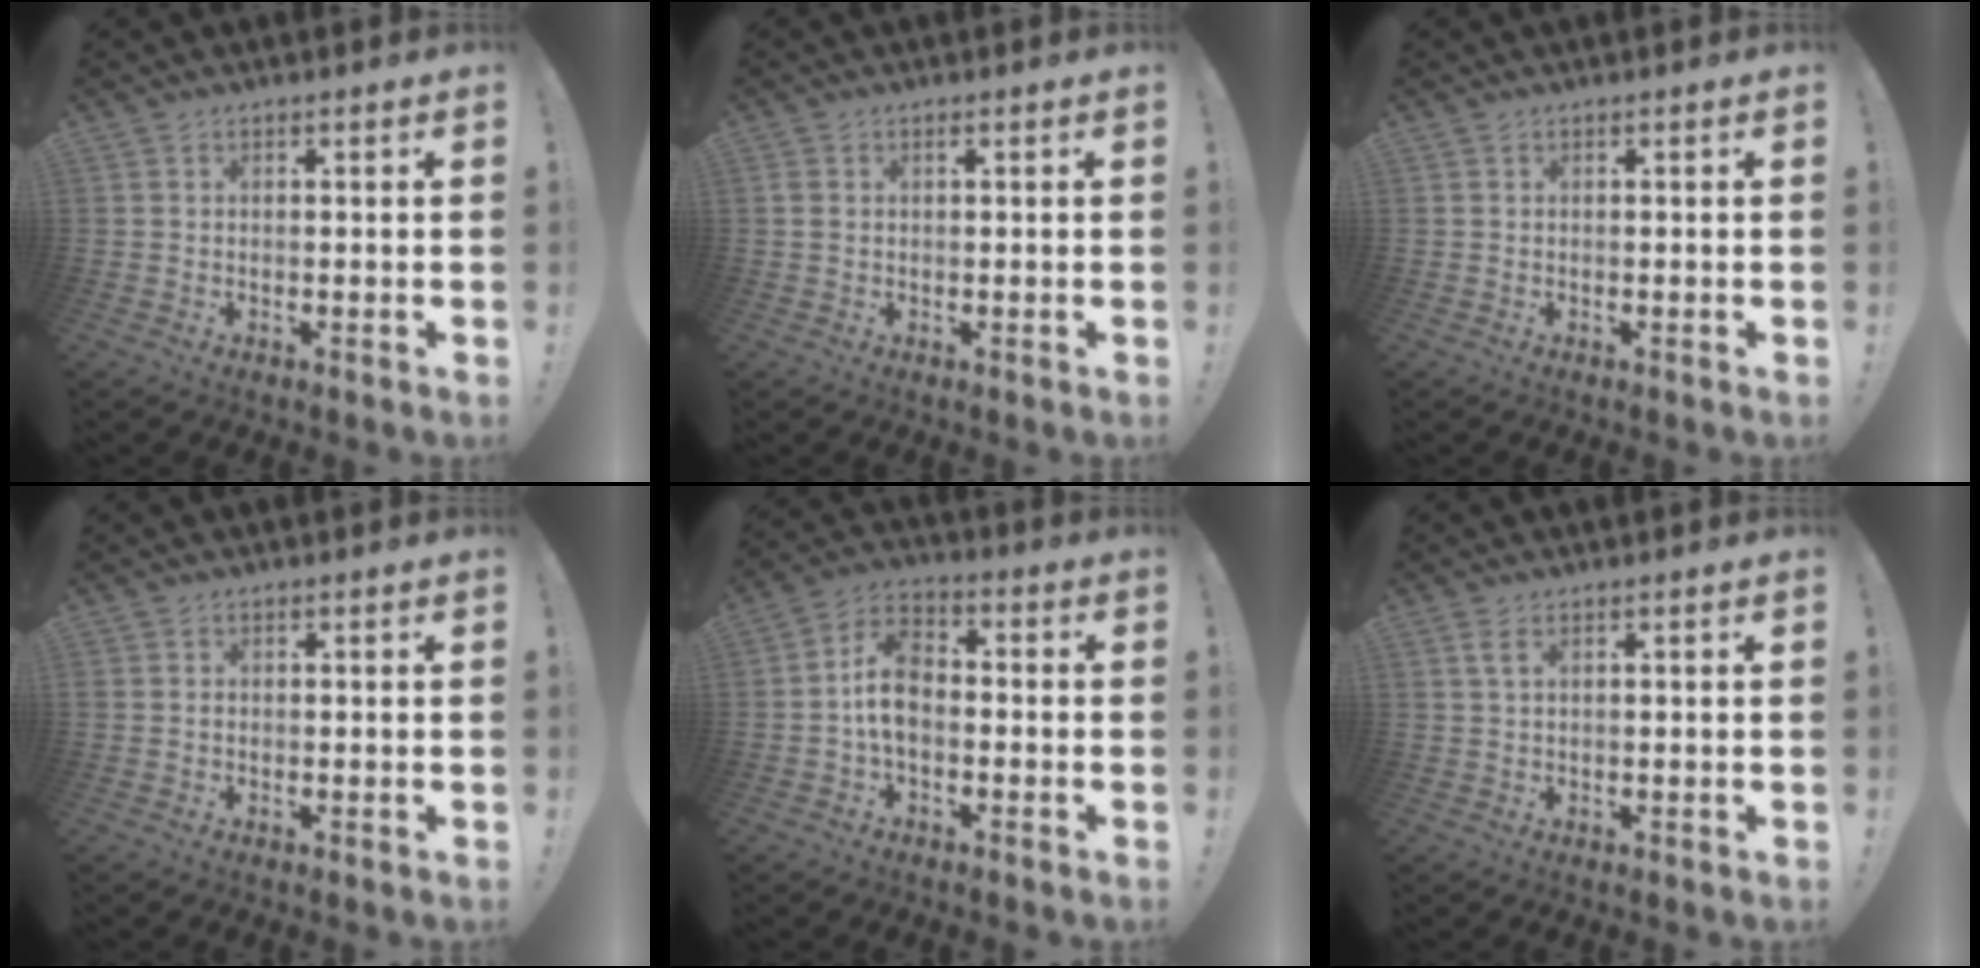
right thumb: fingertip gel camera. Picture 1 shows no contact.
{"total": 1.1, "force": [0.3, 0.8, 0.7], "torque": [-0.011, 0.002, 0.005]}
{"total": 0.0}
{"total": 0.5, "force": [0.0, 0.5, 0.0], "torque": [0.000, 0.003, 0.000]}
{"total": 9.4, "force": [-1.8, 6.2, 6.9], "torque": [-0.130, 0.009, -0.033]}
{"total": 2.6, "force": [1.1, 0.7, 2.2], "torque": [-0.040, 0.000, 0.017]}